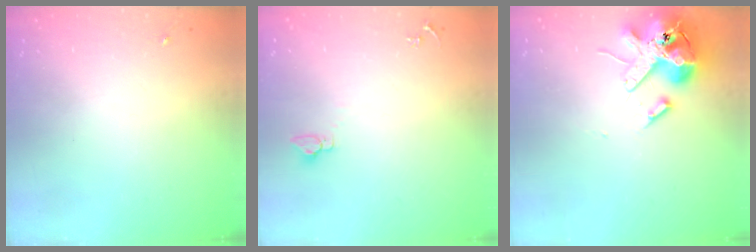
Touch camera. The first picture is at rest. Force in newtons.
{"total": 2.8, "press": 2.8, "slide": 0.2}
{"total": 14.5, "press": 14.4, "slide": 2.4}